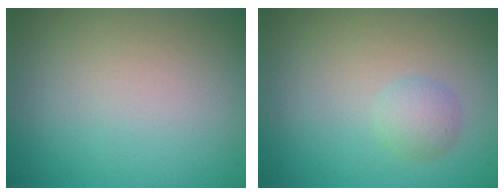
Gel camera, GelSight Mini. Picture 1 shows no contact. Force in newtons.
{"total": 1.5, "press": 1.5, "slide": 0.0}